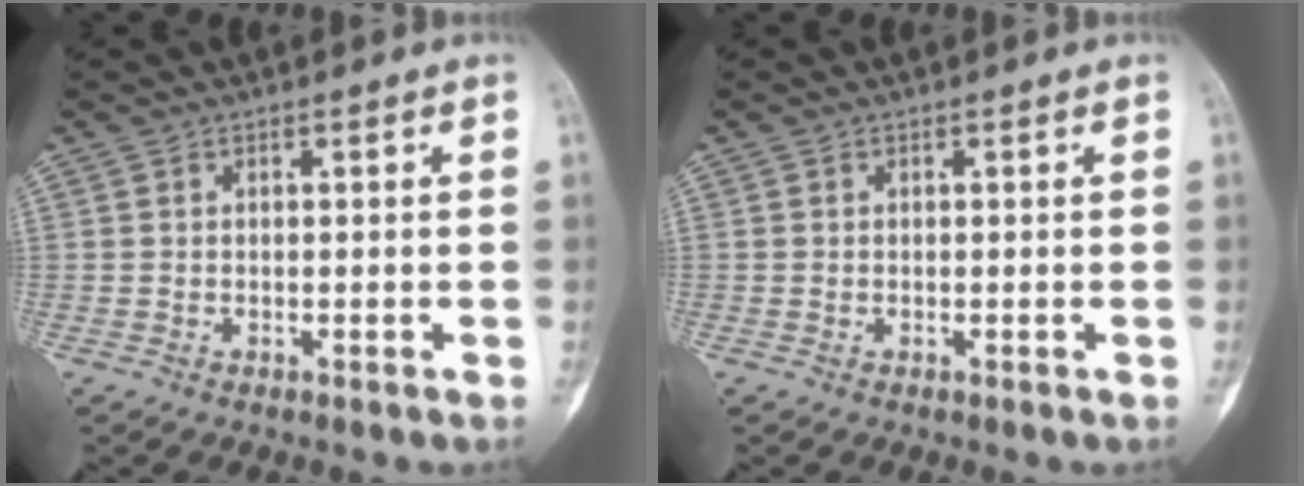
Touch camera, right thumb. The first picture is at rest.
{"total": 0.0}